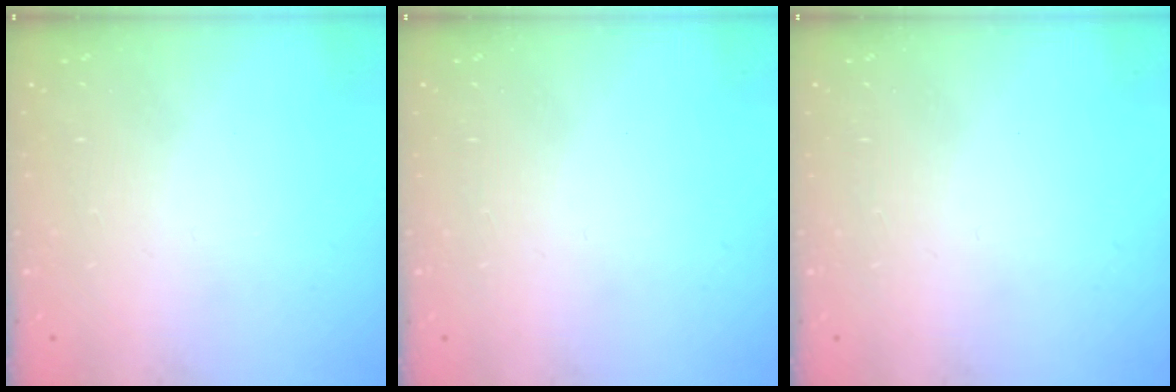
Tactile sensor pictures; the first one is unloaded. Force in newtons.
{"total": 0.0}
{"total": 0.0}